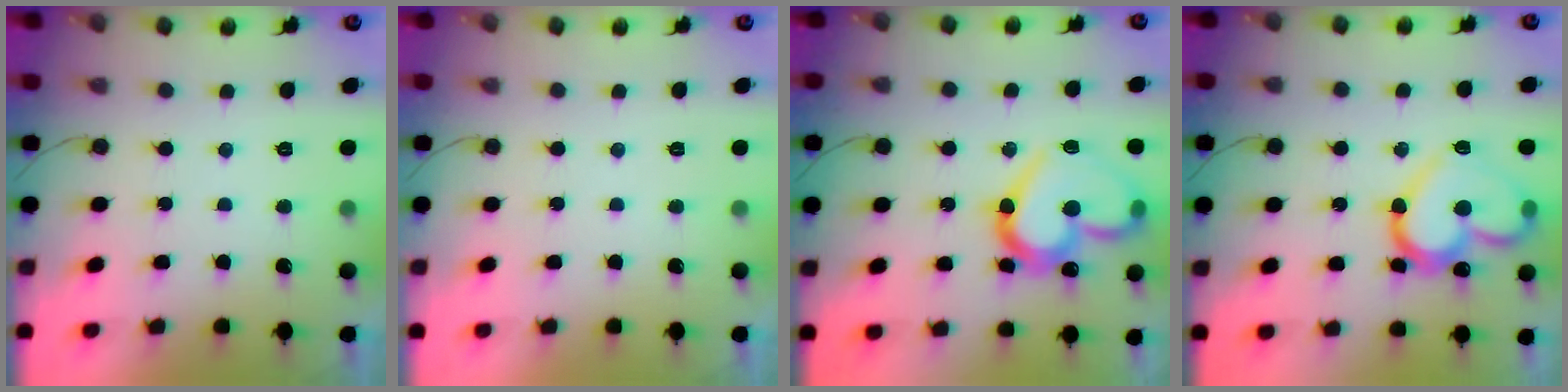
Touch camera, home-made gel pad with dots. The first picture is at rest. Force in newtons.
{"total": 0.0}
{"total": 20.6, "press": 20.5, "slide": 2.3}
{"total": 18.6, "press": 18.6, "slide": 1.5}